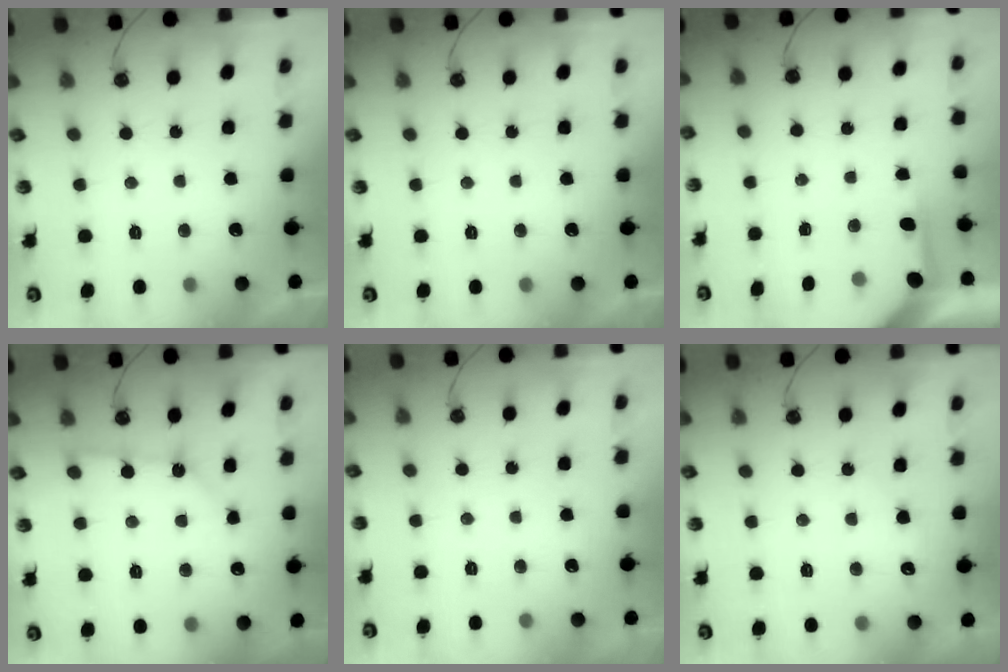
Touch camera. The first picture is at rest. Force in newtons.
{"total": 0.0}
{"total": 3.8, "press": 3.8, "slide": 0.4}
{"total": 2.3, "press": 2.3, "slide": 0.2}
{"total": 0.0}
{"total": 3.9, "press": 3.9, "slide": 0.4}